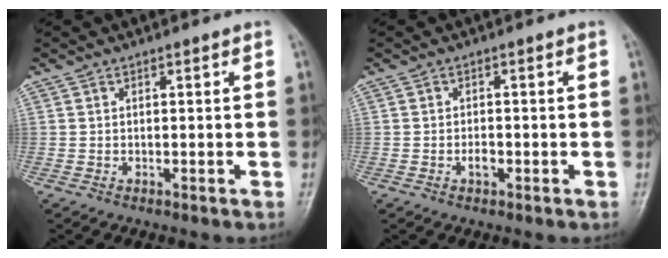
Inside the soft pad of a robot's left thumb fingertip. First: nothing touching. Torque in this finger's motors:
{"motor_torque": [-0.19, 0.22, 0.32, 0.12, 0.00]}